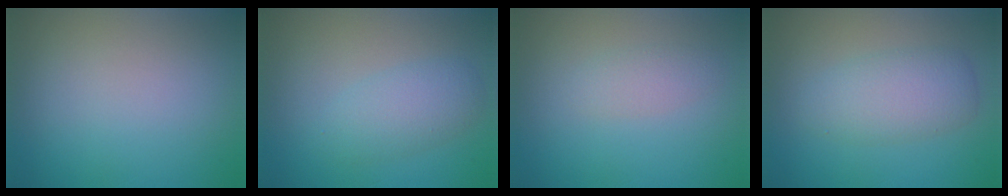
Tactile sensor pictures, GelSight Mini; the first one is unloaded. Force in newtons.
{"total": 2.8, "press": 2.8, "slide": 0.1}
{"total": 1.4, "press": 1.4, "slide": 0.1}
{"total": 2.9, "press": 2.9, "slide": 0.2}